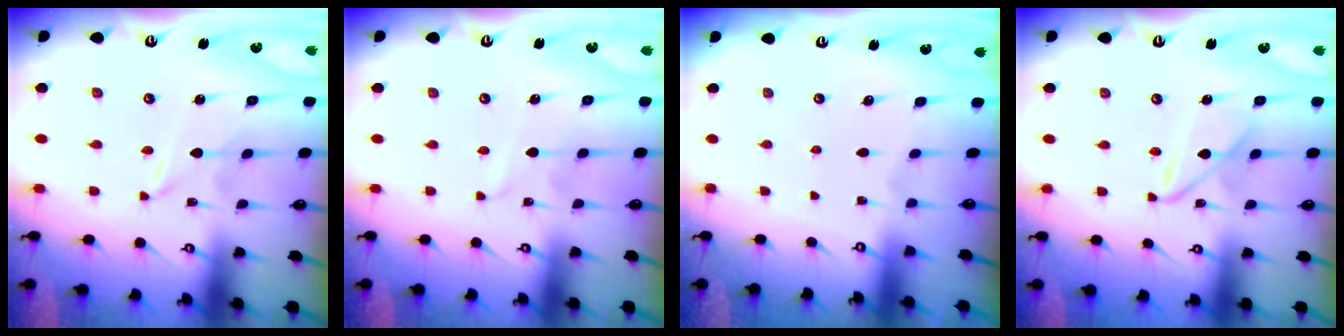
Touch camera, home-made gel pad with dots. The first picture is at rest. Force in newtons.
{"total": 0.0}
{"total": 0.0}
{"total": 7.7, "press": 7.7, "slide": 0.6}